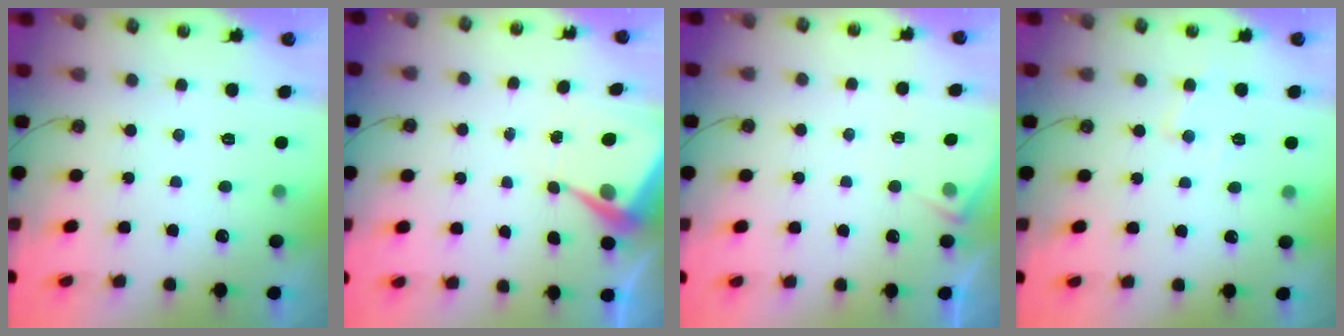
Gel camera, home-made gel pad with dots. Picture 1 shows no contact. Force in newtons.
{"total": 6.5, "press": 6.5, "slide": 0.3}
{"total": 4.9, "press": 4.8, "slide": 0.7}
{"total": 5.8, "press": 5.7, "slide": 0.5}